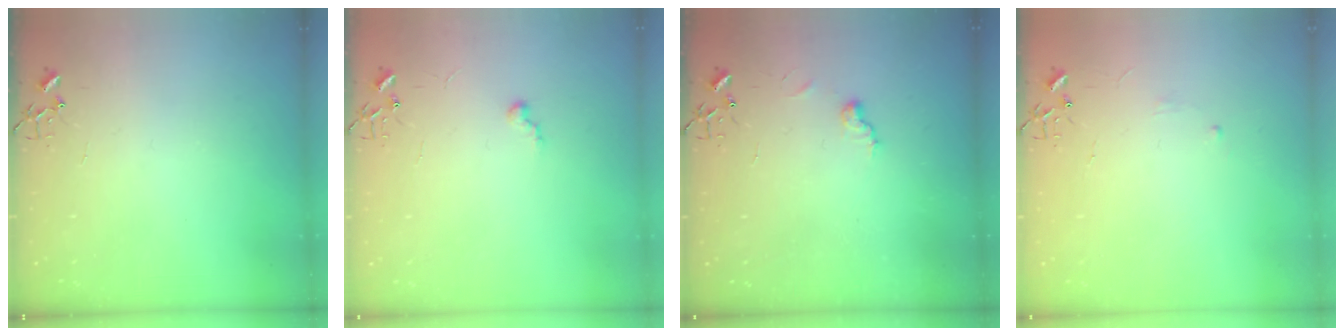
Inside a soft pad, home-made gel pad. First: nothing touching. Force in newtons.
{"total": 5.3, "press": 5.3, "slide": 0.5}
{"total": 7.4, "press": 7.4, "slide": 0.4}
{"total": 2.9, "press": 2.8, "slide": 0.5}